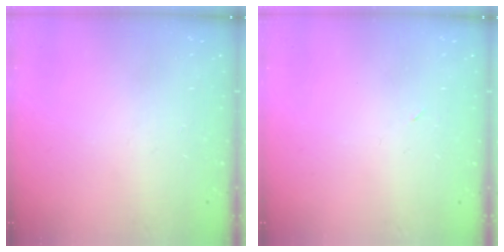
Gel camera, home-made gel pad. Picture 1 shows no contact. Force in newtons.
{"total": 2.4, "press": 2.3, "slide": 0.8}